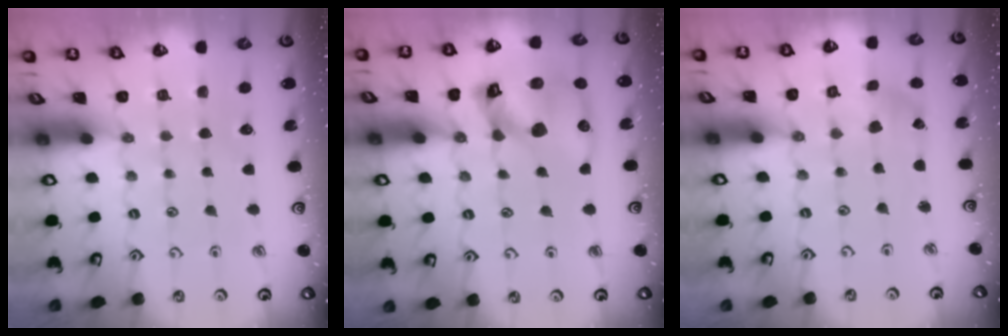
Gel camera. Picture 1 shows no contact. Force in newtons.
{"total": 18.3, "press": 18.1, "slide": 2.5}
{"total": 1.2, "press": 1.2, "slide": 0.2}